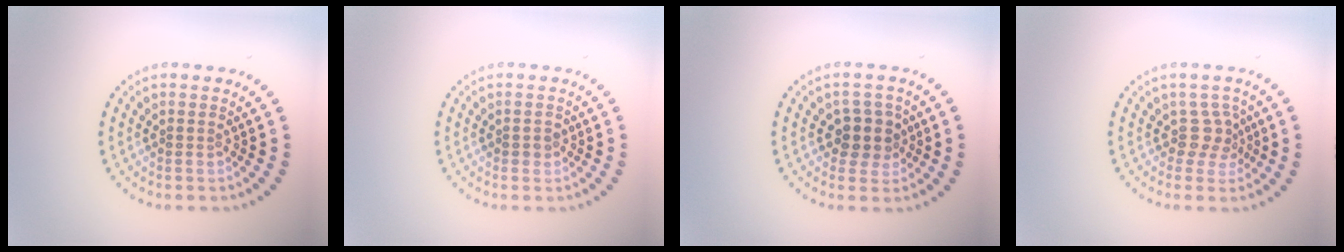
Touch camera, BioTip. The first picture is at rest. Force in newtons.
{"total": 0.9, "press": 0.8, "slide": 0.2}
{"total": 2.8, "press": 2.5, "slide": 1.2}
{"total": 2.4, "press": 1.6, "slide": 1.8}